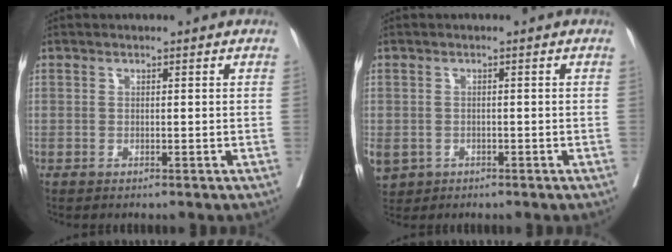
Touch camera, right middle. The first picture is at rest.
{"total": 6.6, "force": [-2.9, 5.5, 2.2], "torque": [-0.069, -0.006, -0.039]}